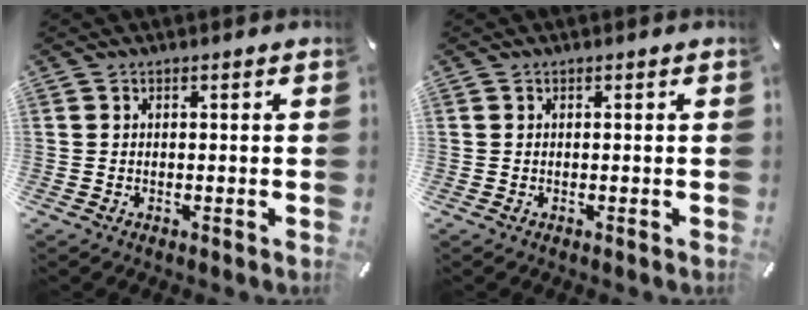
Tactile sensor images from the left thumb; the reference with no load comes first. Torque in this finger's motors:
{"motor_torque": [0.00, 0.00, 0.00, 0.00, 0.00]}